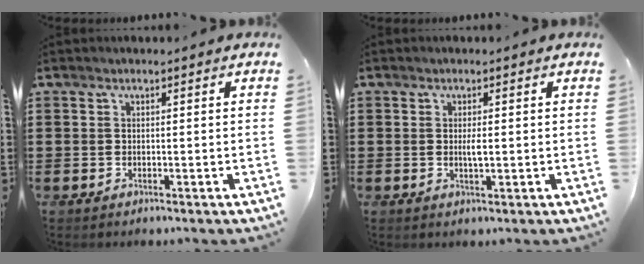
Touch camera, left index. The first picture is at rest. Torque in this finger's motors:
{"motor_torque": [0.50, -0.03, 0.08, 0.03]}